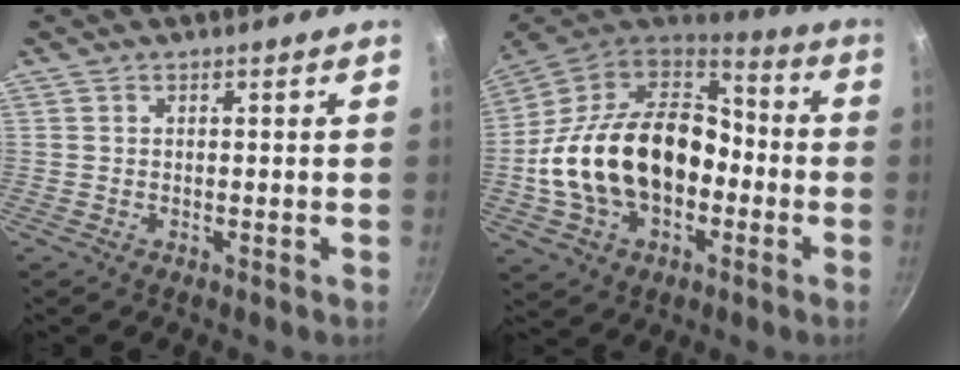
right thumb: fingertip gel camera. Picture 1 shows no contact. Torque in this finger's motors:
{"motor_torque": [0.37, 2.18, 1.42, -1.35, 0.66]}